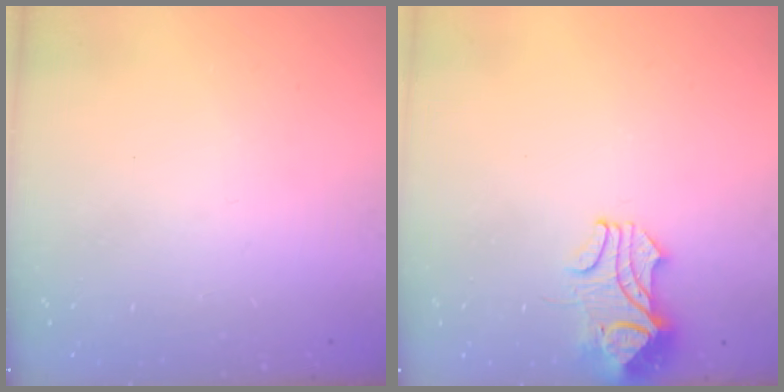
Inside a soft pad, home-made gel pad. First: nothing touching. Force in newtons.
{"total": 2.0, "press": 1.9, "slide": 0.8}